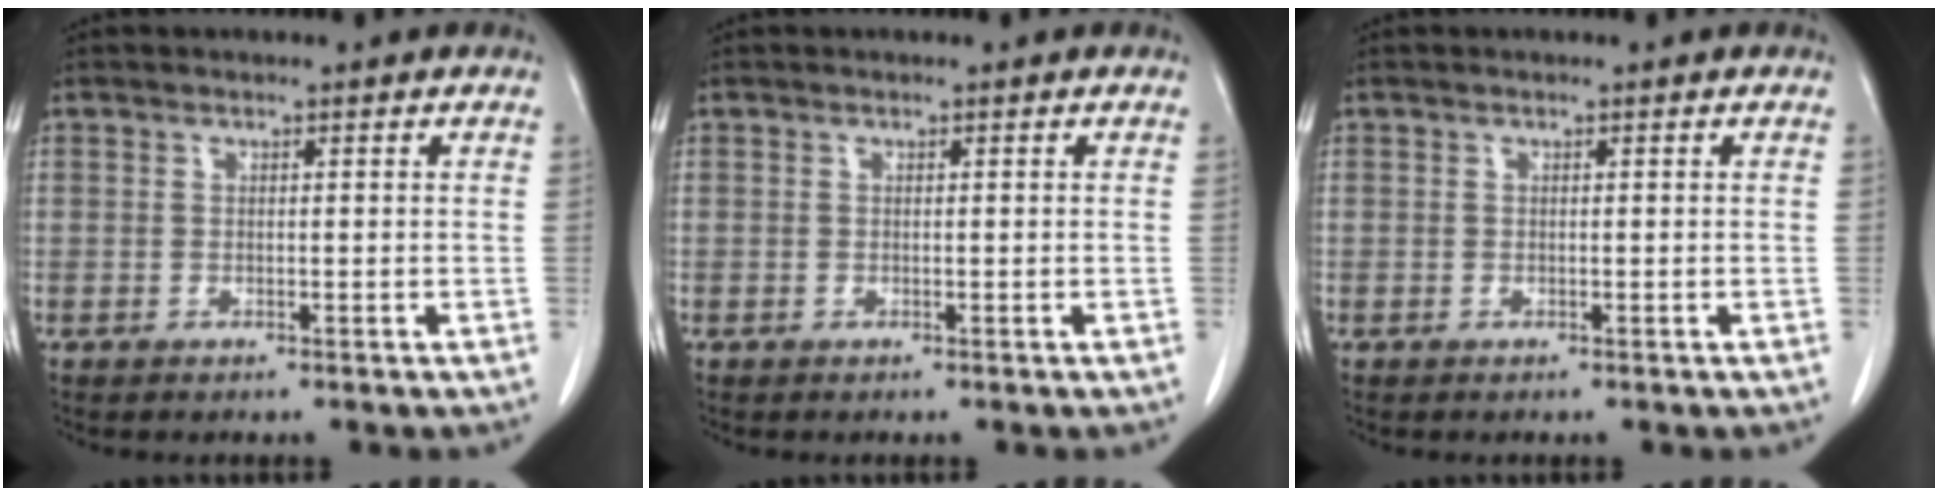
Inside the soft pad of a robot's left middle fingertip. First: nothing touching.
{"total": 0.0}
{"total": 0.0}